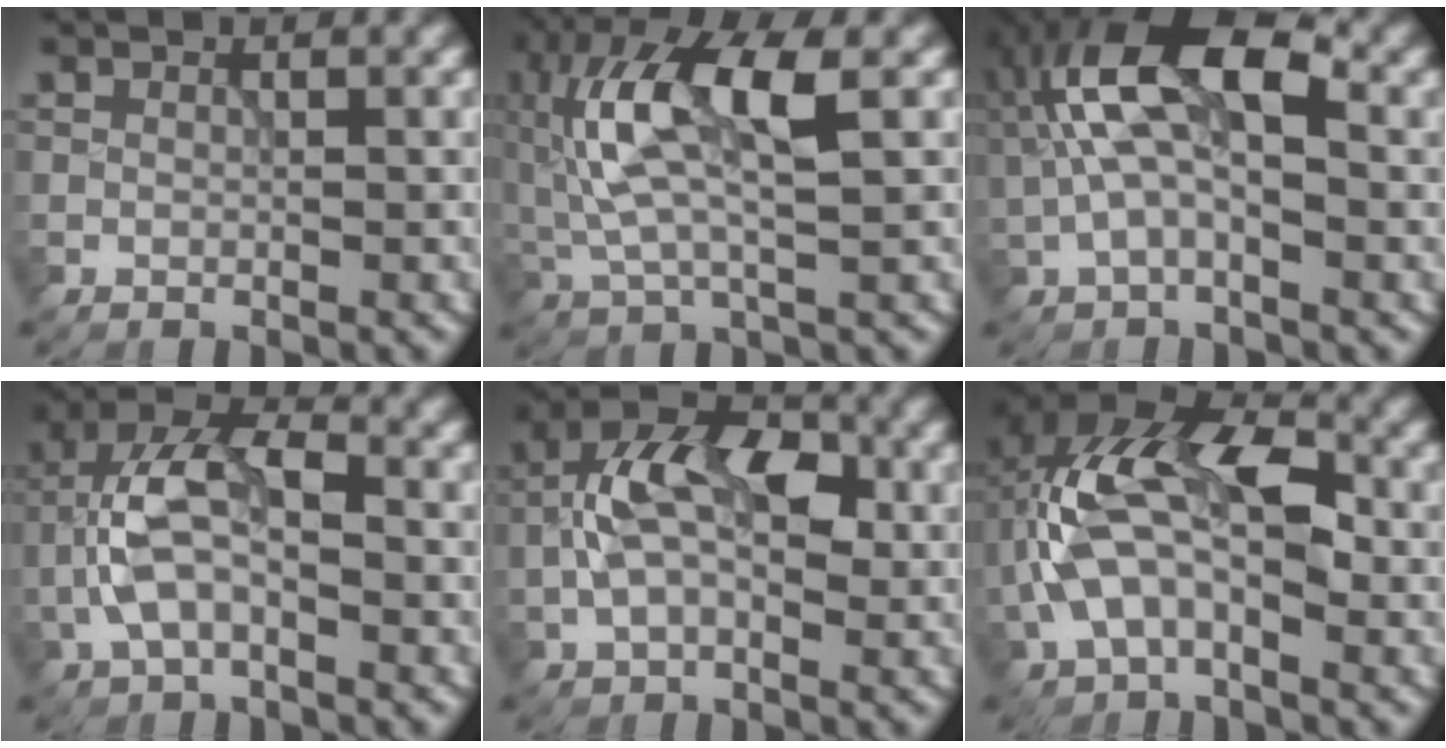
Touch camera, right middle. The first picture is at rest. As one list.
[{"total": 9.2, "force": [1.8, 3.0, 8.5], "torque": [-0.184, 0.013, 0.030]}, {"total": 7.9, "force": [0.7, 3.5, 7.1], "torque": [-0.139, 0.023, 0.000]}, {"total": 6.2, "force": [-1.2, 3.0, 5.3], "torque": [-0.119, 0.018, -0.029]}, {"total": 7.9, "force": [0.1, 4.5, 6.5], "torque": [-0.124, 0.017, -0.009]}, {"total": 9.2, "force": [-0.4, 5.1, 7.6], "torque": [-0.157, 0.022, -0.018]}]